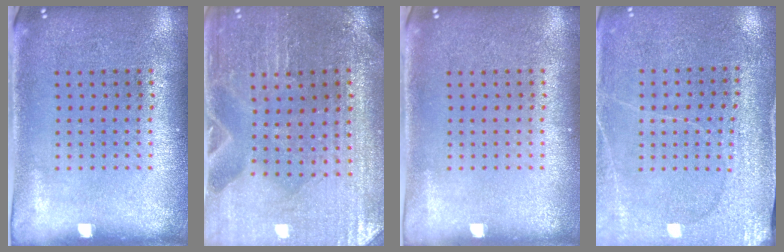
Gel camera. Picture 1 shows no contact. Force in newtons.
{"total": 1.2, "press": 1.2, "slide": 0.0}
{"total": 0.0}
{"total": 2.9, "press": 2.9, "slide": 0.2}